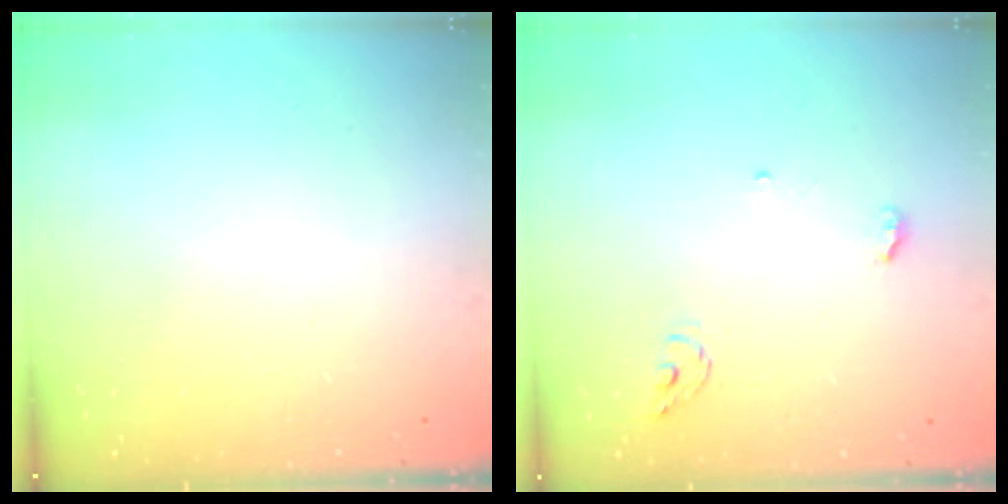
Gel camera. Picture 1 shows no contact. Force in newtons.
{"total": 3.8, "press": 3.8, "slide": 0.3}